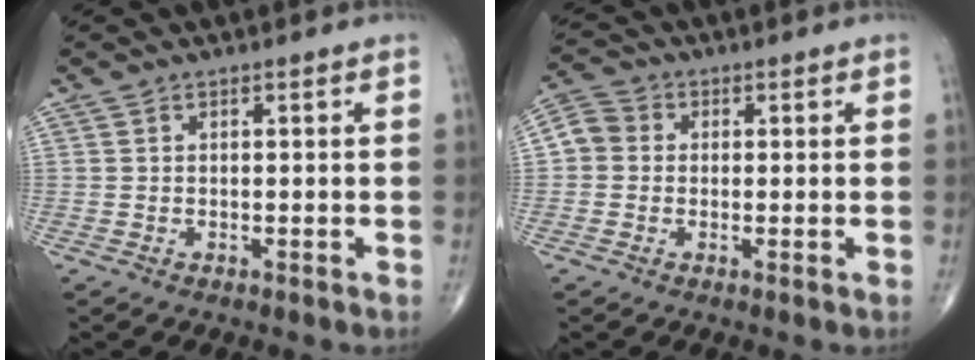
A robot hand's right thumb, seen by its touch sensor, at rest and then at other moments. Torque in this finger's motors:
{"motor_torque": [0.00, 0.02, 0.07, 0.00, 0.05]}